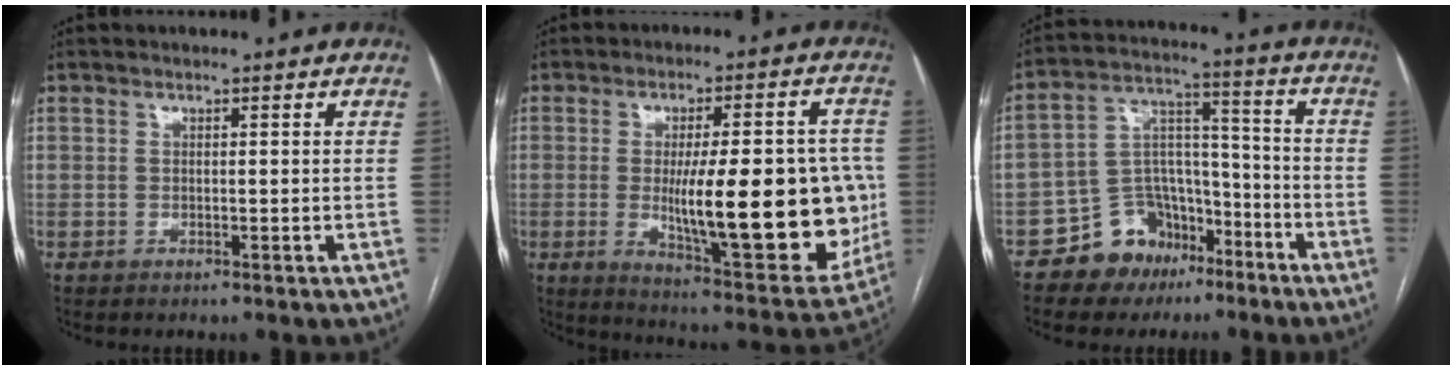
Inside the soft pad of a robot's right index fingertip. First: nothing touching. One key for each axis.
{"total": 23.2, "fx": -2.0, "fy": 5.8, "fz": 22.4, "tx": -0.270, "ty": -0.002, "tz": -0.007}
{"total": 10.7, "fx": -6.9, "fy": 7.7, "fz": 2.9, "tx": -0.050, "ty": 0.054, "tz": -0.110}